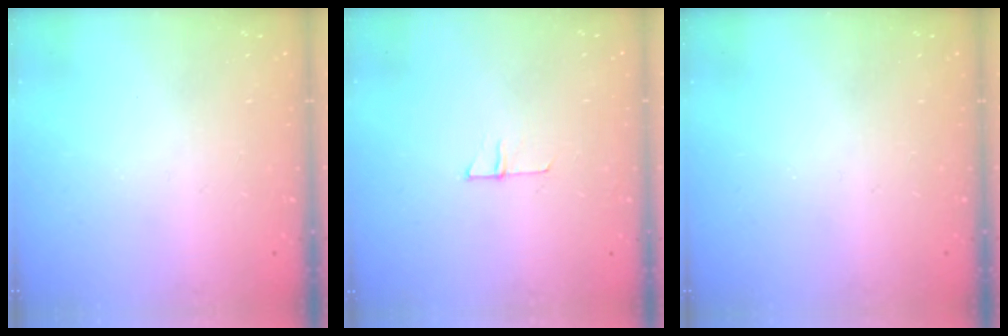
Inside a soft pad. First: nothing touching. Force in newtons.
{"total": 4.5, "press": 4.5, "slide": 0.4}
{"total": 0.0}